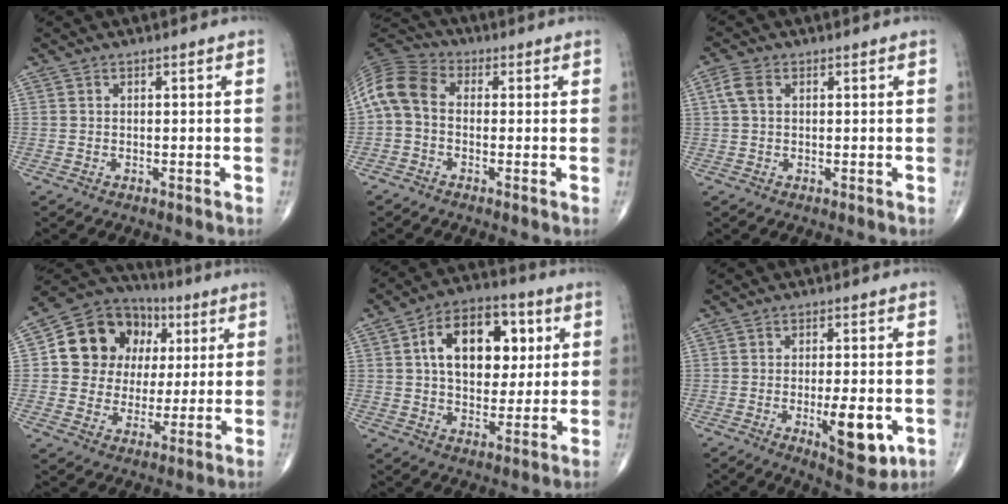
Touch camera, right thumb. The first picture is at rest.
{"total": 8.9, "force": [-0.3, 6.3, 6.3], "torque": [-0.121, 0.026, -0.025]}
{"total": 3.1, "force": [0.7, 2.0, 2.3], "torque": [-0.059, 0.011, 0.013]}
{"total": 18.1, "force": [4.3, 15.3, 8.6], "torque": [-0.099, 0.024, 0.078]}
{"total": 16.6, "force": [4.0, 10.5, 12.2], "torque": [-0.153, 0.005, 0.062]}
{"total": 10.1, "force": [-2.8, 3.6, 9.0], "torque": [-0.118, -0.011, -0.034]}